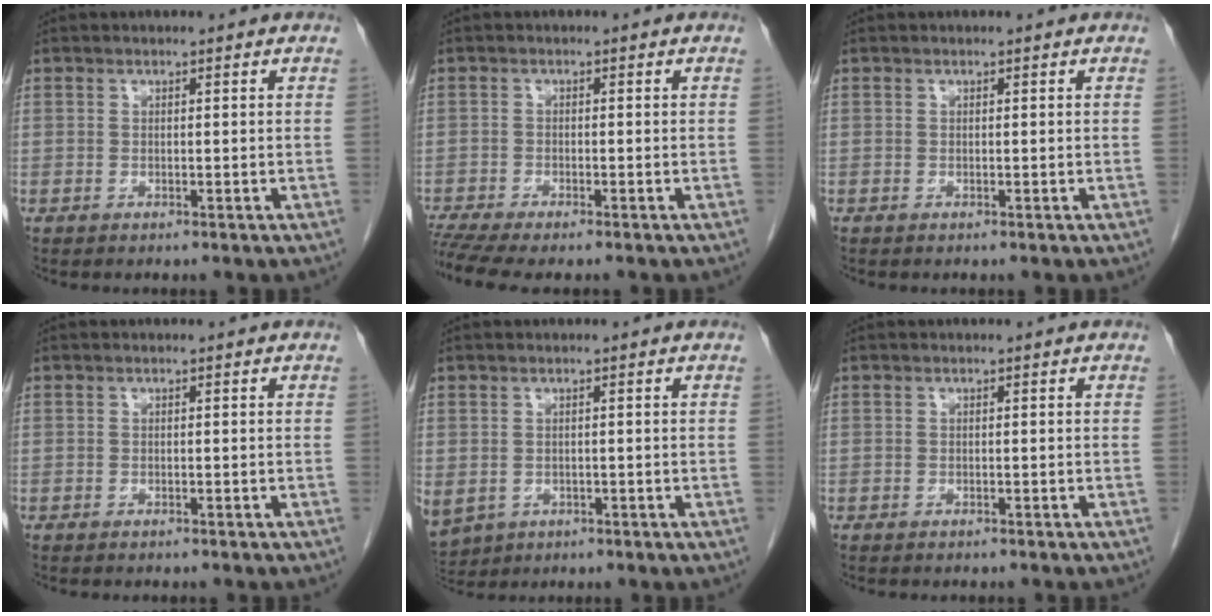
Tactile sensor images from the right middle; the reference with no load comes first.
{"total": 5.7, "force": [-4.9, 0.5, 3.0], "torque": [-0.051, -0.008, -0.084]}
{"total": 0.0}
{"total": 3.5, "force": [-3.1, 0.7, 1.5], "torque": [-0.022, -0.005, -0.035]}
{"total": 9.8, "force": [-3.8, 7.9, 4.3], "torque": [-0.127, -0.010, -0.049]}
{"total": 3.5, "force": [-3.1, 0.7, 1.5], "torque": [-0.021, -0.005, -0.035]}